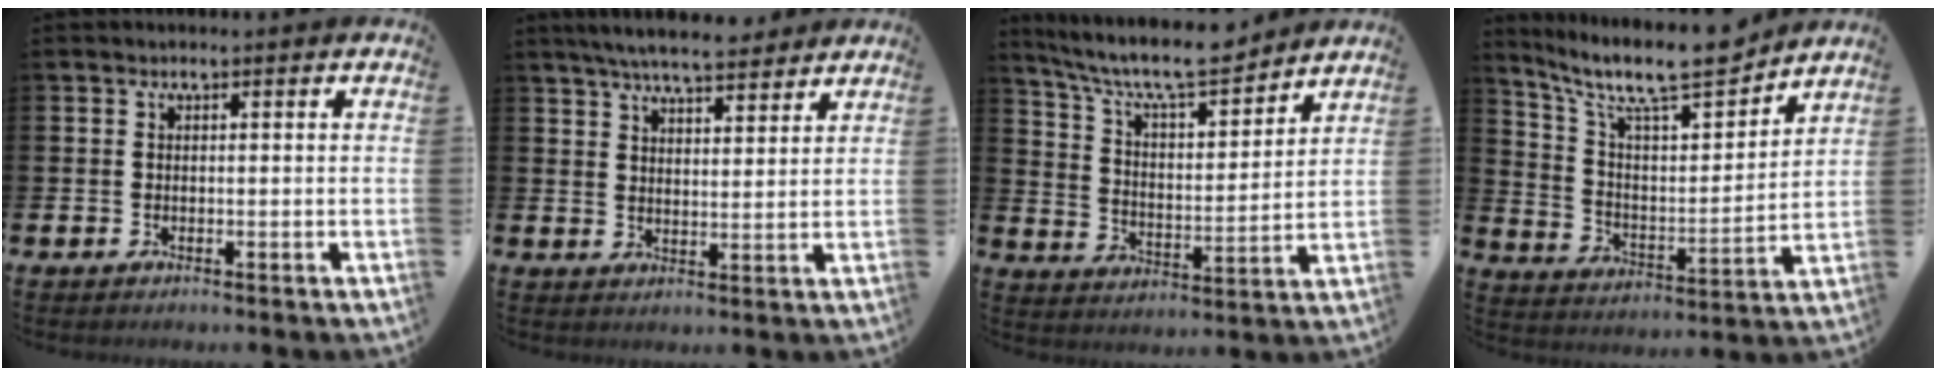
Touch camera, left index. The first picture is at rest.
{"total": 6.3, "force": [5.9, 0.9, 1.8], "torque": [-0.041, -0.026, 0.105]}
{"total": 9.1, "force": [8.4, 1.5, 3.2], "torque": [-0.095, -0.057, 0.145]}
{"total": 11.2, "force": [9.8, 2.2, 4.9], "torque": [-0.117, -0.073, 0.166]}